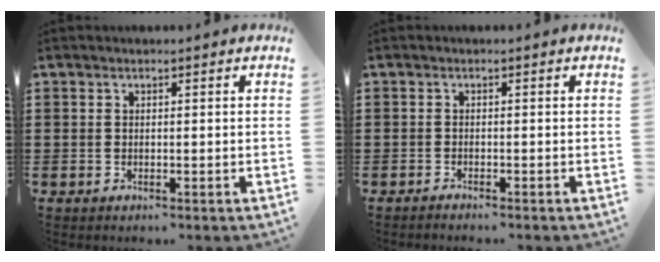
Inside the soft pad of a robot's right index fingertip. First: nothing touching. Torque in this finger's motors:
{"motor_torque": [0.06, -0.06, 0.07, -0.02]}